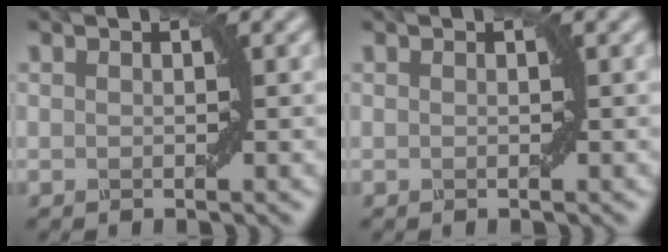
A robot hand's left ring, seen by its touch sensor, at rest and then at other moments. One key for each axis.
{"total": 0.0}